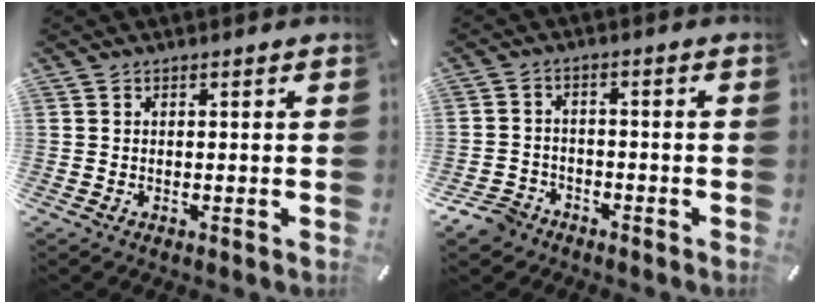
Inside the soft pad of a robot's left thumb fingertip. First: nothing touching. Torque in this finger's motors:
{"motor_torque": [-0.25, 0.43, 0.25, 0.24, 0.04]}